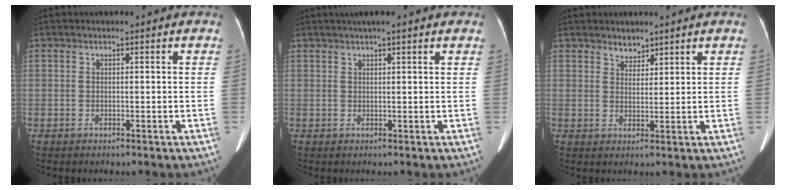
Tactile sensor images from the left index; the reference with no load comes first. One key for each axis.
{"total": 5.7, "fx": 4.4, "fy": 0.4, "fz": 3.6, "tx": -0.052, "ty": 0.034, "tz": 0.061}
{"total": 2.2, "fx": 1.9, "fy": 1.0, "fz": 0.3, "tx": -0.003, "ty": 0.001, "tz": 0.033}